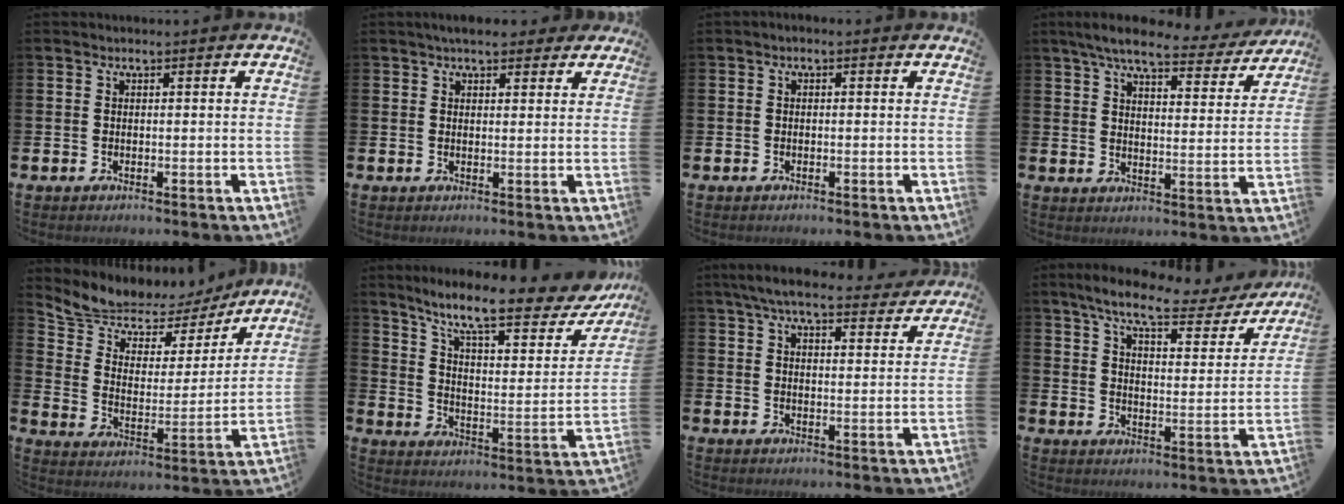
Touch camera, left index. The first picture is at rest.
{"total": 4.1, "force": [3.5, 1.6, 1.3], "torque": [-0.010, -0.013, 0.061]}
{"total": 0.5, "force": [-0.4, 0.1, 0.3], "torque": [-0.003, -0.004, -0.008]}
{"total": 7.3, "force": [6.6, 1.2, 3.1], "torque": [-0.070, -0.032, 0.111]}
{"total": 8.1, "force": [7.2, 3.4, 1.2], "torque": [-0.072, -0.052, 0.126]}
{"total": 10.7, "force": [8.6, 2.6, 6.0], "torque": [-0.125, -0.058, 0.136]}
{"total": 7.0, "force": [6.4, 1.2, 2.5], "torque": [-0.055, -0.030, 0.113]}
{"total": 8.1, "force": [6.9, 1.5, 3.9], "torque": [-0.090, -0.039, 0.114]}